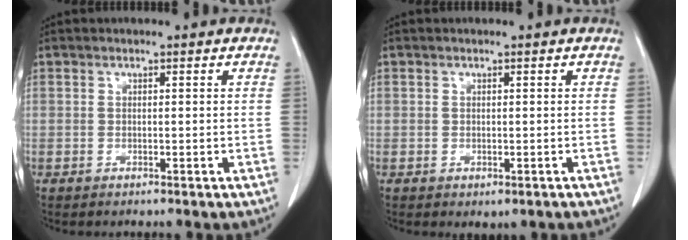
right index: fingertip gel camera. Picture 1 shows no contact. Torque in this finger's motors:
{"motor_torque": [-0.49, -0.63, -0.43, -0.15]}